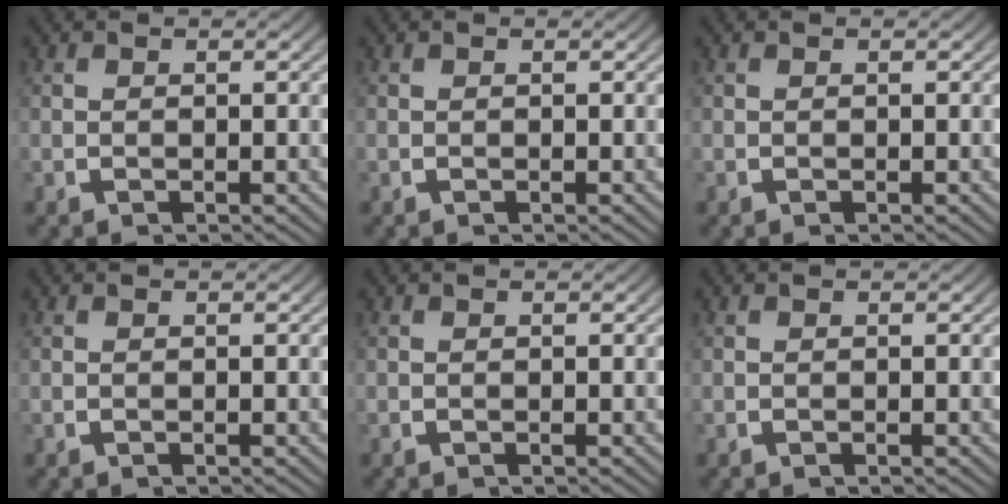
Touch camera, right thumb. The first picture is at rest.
{"total": 0.0}
{"total": 0.0}
{"total": 0.0}
{"total": 0.0}
{"total": 0.0}